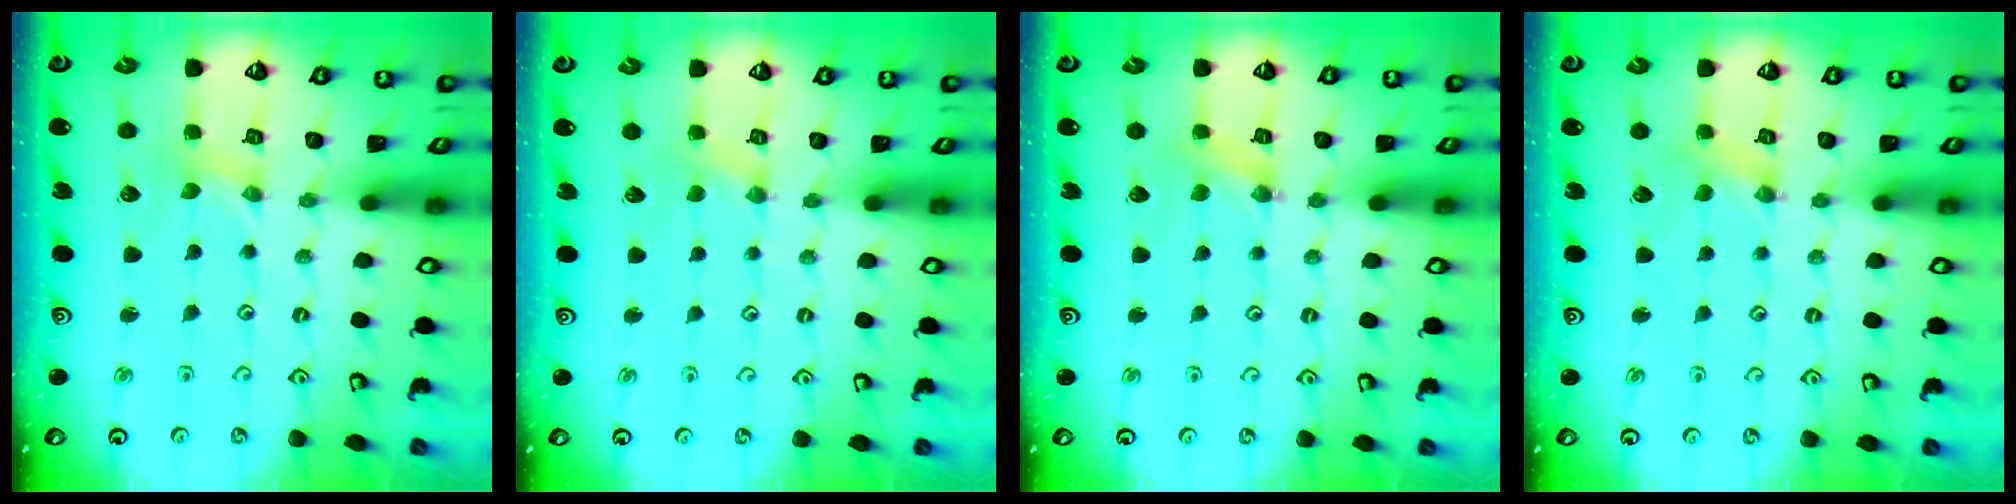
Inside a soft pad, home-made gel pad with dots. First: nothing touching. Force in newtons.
{"total": 1.4, "press": 1.4, "slide": 0.3}
{"total": 1.3, "press": 1.2, "slide": 0.2}
{"total": 2.5, "press": 2.5, "slide": 0.3}